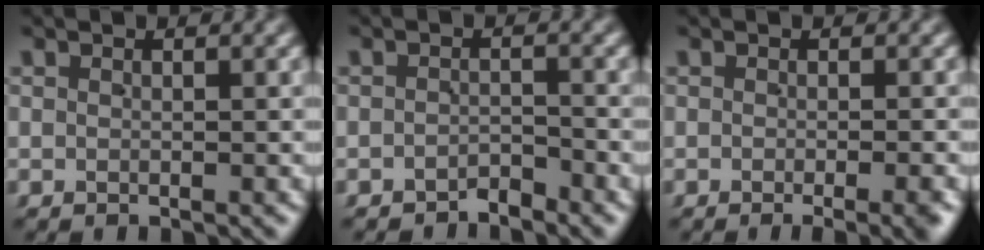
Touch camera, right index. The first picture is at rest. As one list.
[{"total": 1.9, "force": [-1.9, 0.5, 0.0], "torque": [0.012, -0.001, -0.036]}, {"total": 2.4, "force": [-1.4, 0.2, 1.9], "torque": [-0.012, 0.004, -0.025]}]